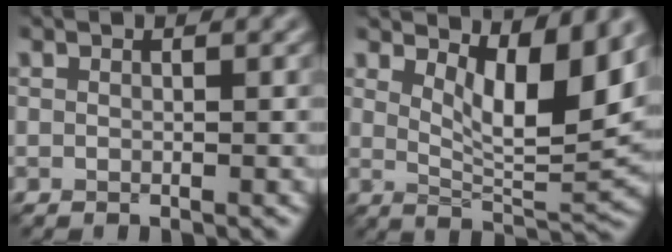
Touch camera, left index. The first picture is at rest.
{"total": 6.9, "force": [3.2, 2.0, 5.7], "torque": [-0.090, -0.017, 0.057]}